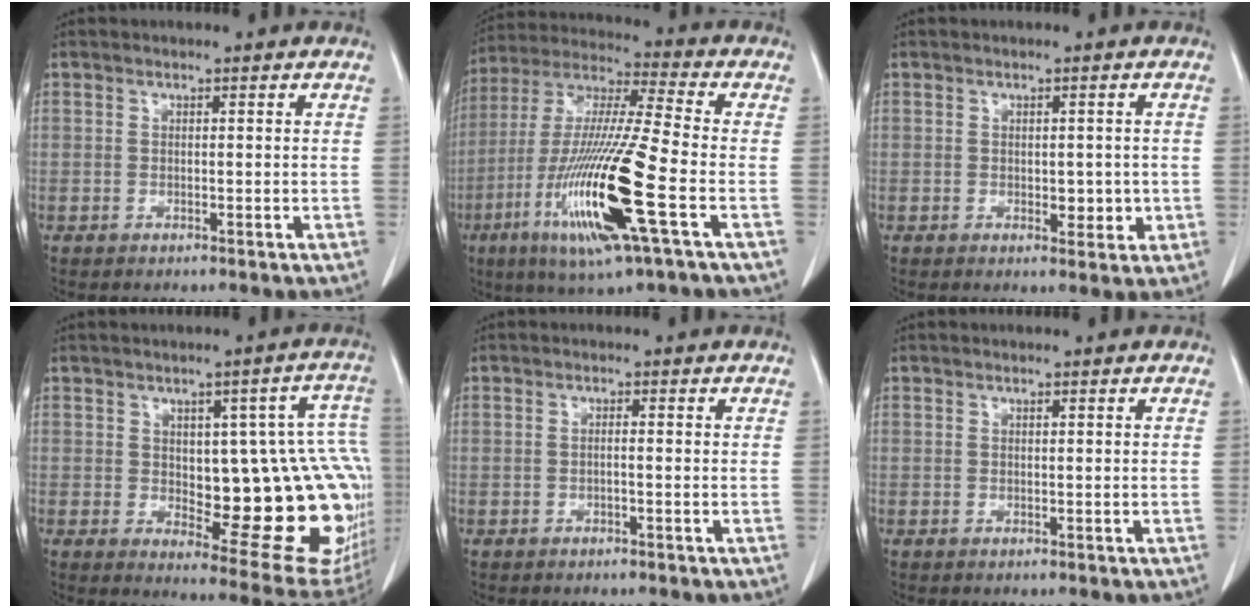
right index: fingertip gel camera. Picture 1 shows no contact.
{"total": 19.9, "force": [-6.8, 0.8, 18.7], "torque": [-0.401, -0.033, -0.130]}
{"total": 3.1, "force": [-0.4, 1.8, 2.5], "torque": [-0.027, -0.001, 0.001]}
{"total": 20.8, "force": [-1.0, 6.7, 19.6], "torque": [-0.158, 0.021, 0.011]}
{"total": 0.7, "force": [-0.3, 0.0, 0.7], "torque": [-0.011, 0.003, -0.006]}
{"total": 0.0}